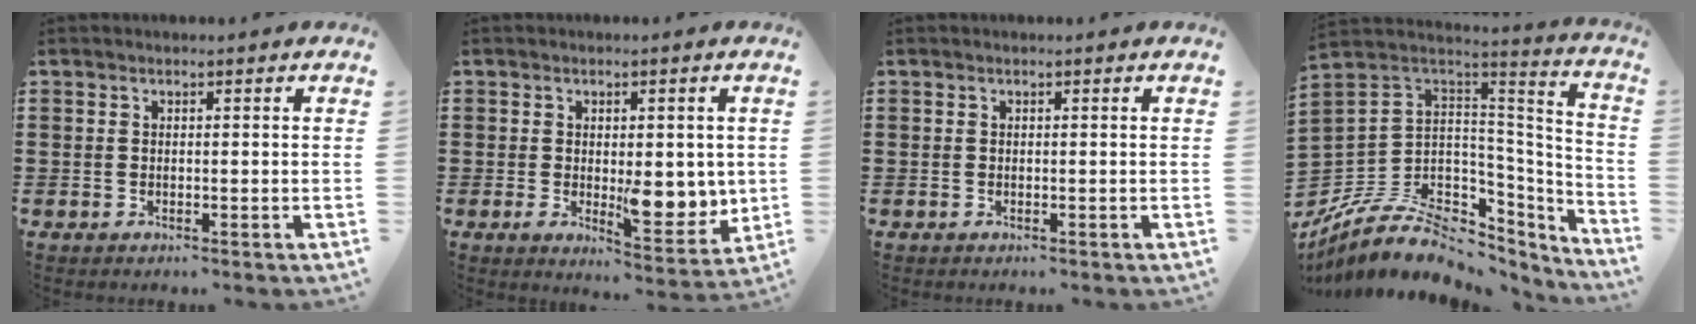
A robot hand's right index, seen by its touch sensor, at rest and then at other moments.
{"total": 7.4, "force": [-0.1, 3.6, 6.4], "torque": [-0.080, -0.004, 0.000]}
{"total": 0.0}
{"total": 9.6, "force": [-4.3, 7.0, 5.1], "torque": [-0.130, -0.011, -0.069]}